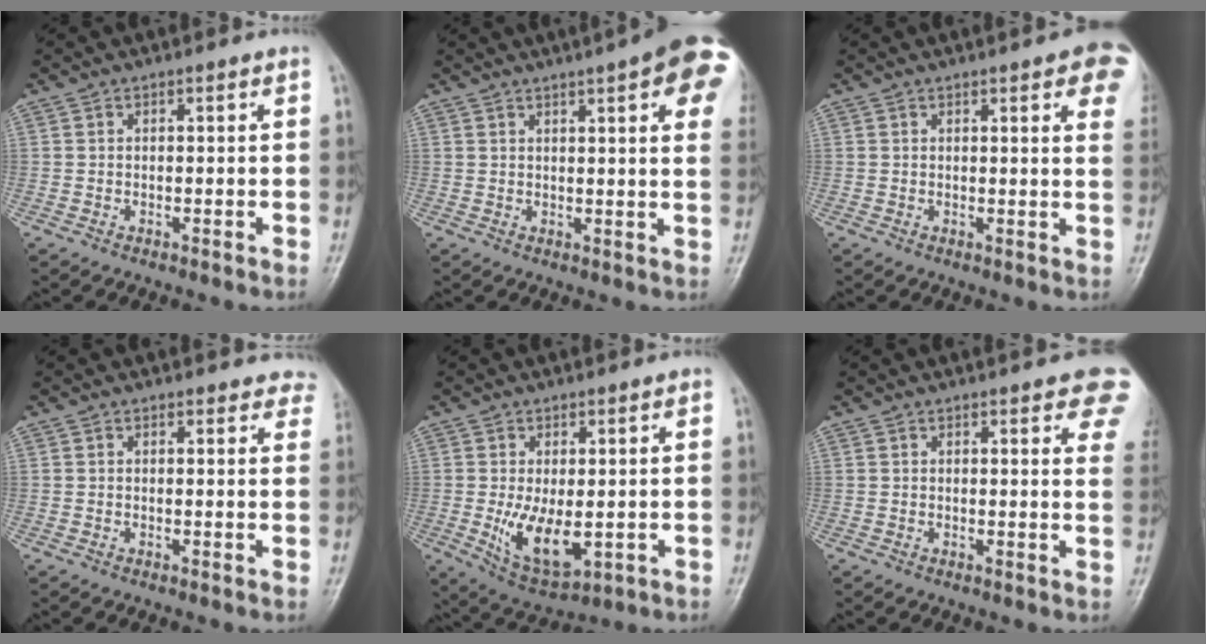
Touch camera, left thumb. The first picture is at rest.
{"total": 16.5, "force": [7.8, 3.8, 14.0], "torque": [-0.170, -0.007, 0.085]}
{"total": 9.2, "force": [4.6, 2.5, 7.5], "torque": [-0.063, -0.009, 0.044]}
{"total": 4.6, "force": [4.2, 1.9, 0.4], "torque": [0.037, -0.017, 0.023]}
{"total": 9.2, "force": [-0.9, 4.5, 8.0], "torque": [-0.128, -0.022, 0.001]}
{"total": 9.5, "force": [5.7, 3.0, 7.1], "torque": [-0.053, -0.016, 0.056]}